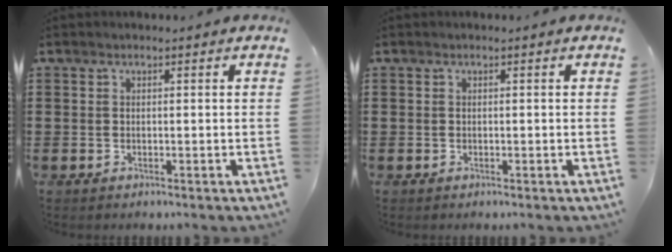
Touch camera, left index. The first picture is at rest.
{"total": 0.0}